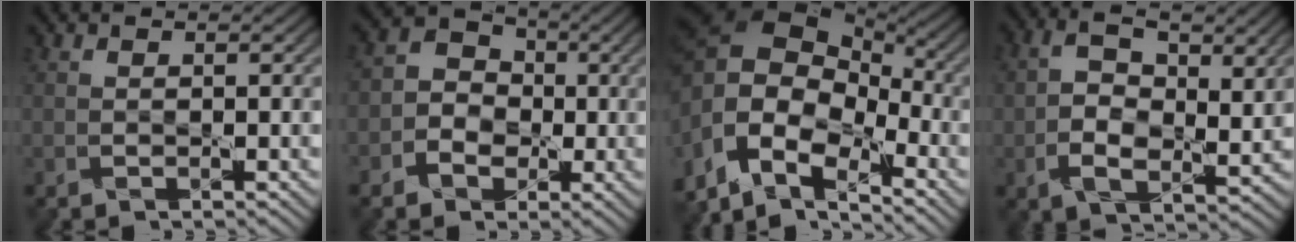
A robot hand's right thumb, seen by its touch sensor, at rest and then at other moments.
{"total": 4.8, "force": [-1.3, 4.2, 2.0], "torque": [-0.035, 0.007, -0.044]}
{"total": 15.1, "force": [-3.3, 10.0, 10.8], "torque": [-0.250, -0.024, -0.056]}
{"total": 8.8, "force": [0.2, 5.1, 7.2], "torque": [-0.156, -0.008, 0.001]}